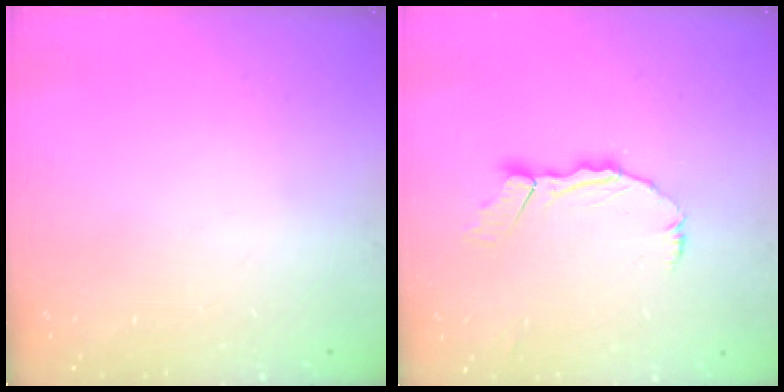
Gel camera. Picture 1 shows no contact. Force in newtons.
{"total": 8.2, "press": 8.1, "slide": 1.0}